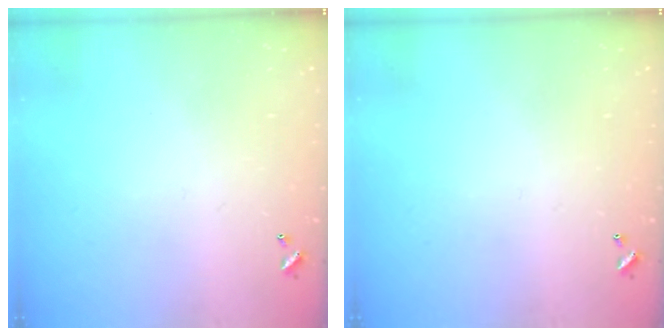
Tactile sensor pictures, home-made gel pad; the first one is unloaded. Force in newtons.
{"total": 0.0}